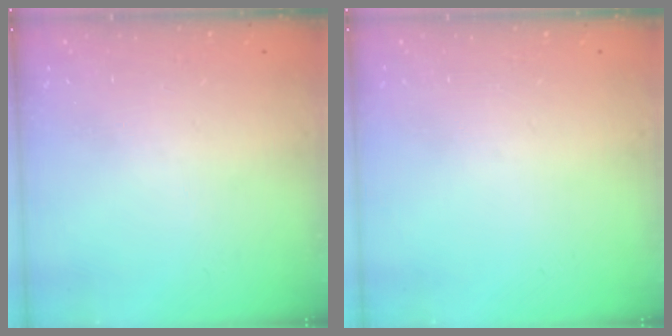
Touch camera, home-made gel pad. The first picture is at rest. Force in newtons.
{"total": 0.0}